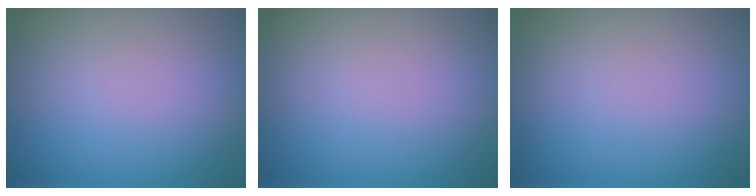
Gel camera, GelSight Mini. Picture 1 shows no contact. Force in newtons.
{"total": 0.0}
{"total": 0.0}